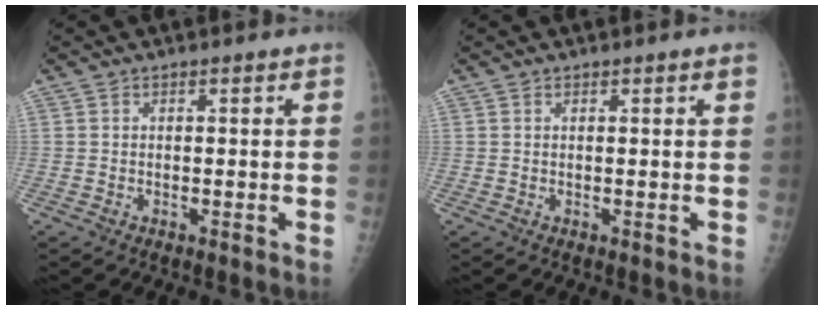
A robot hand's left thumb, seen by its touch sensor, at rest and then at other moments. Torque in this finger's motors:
{"motor_torque": [0.18, 0.00, 0.17, -0.08, 0.03]}